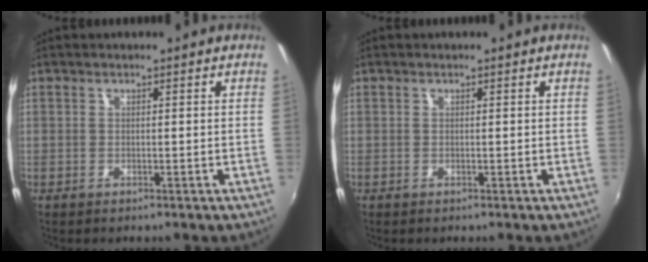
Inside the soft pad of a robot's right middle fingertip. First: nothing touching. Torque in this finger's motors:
{"motor_torque": [-0.03, 0.00, -0.01, 0.01]}